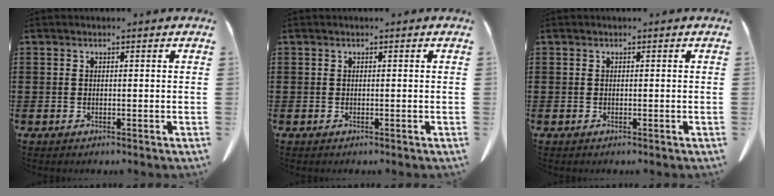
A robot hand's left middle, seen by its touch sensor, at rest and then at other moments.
{"total": 0.0}
{"total": 0.0}